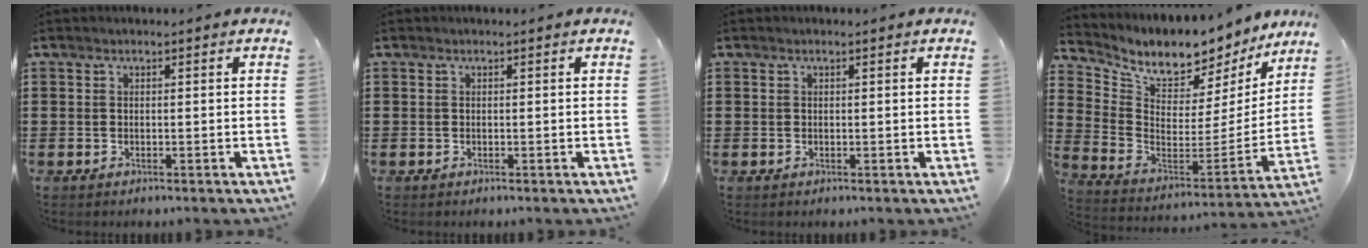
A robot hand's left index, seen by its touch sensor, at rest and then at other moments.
{"total": 0.0}
{"total": 0.0}
{"total": 6.6, "force": [6.0, 2.3, 1.4], "torque": [-0.054, -0.065, 0.099]}